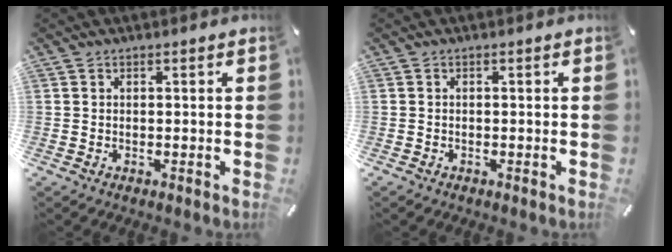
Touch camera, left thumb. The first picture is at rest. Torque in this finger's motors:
{"motor_torque": [-0.08, -0.08, 0.12, 0.12, -0.01]}